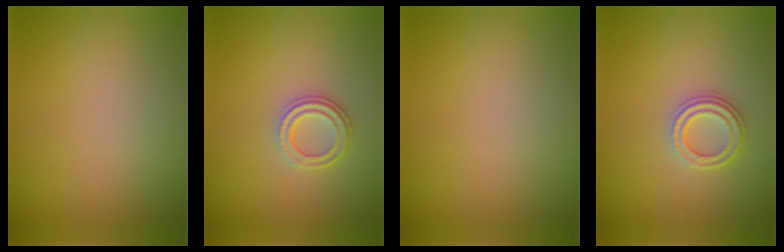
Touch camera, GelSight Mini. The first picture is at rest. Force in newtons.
{"total": 2.4, "press": 2.0, "slide": 1.2}
{"total": 0.0}
{"total": 2.8, "press": 2.3, "slide": 1.6}